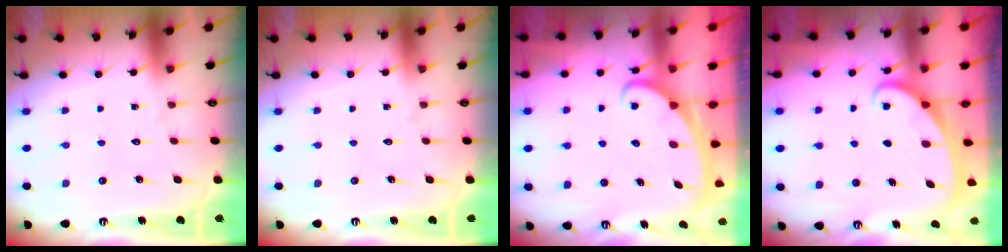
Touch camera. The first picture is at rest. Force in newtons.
{"total": 0.0}
{"total": 2.7, "press": 2.7, "slide": 0.3}
{"total": 2.2, "press": 2.2, "slide": 0.3}